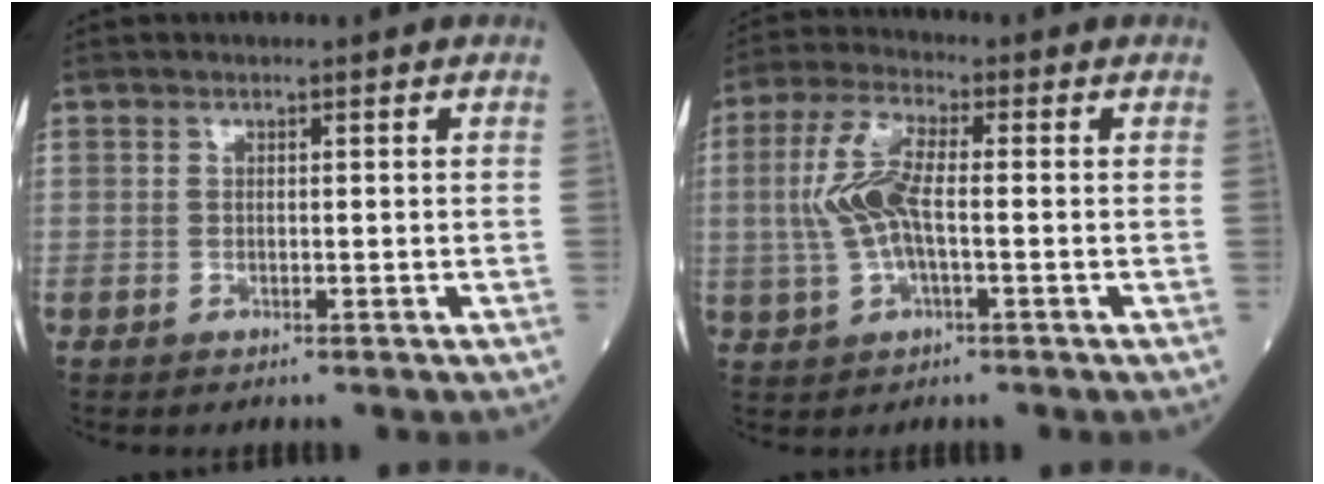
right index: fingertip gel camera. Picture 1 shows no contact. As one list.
[{"total": 8.1, "force": [-0.1, 2.5, 7.8], "torque": [-0.180, 0.009, -0.002]}]